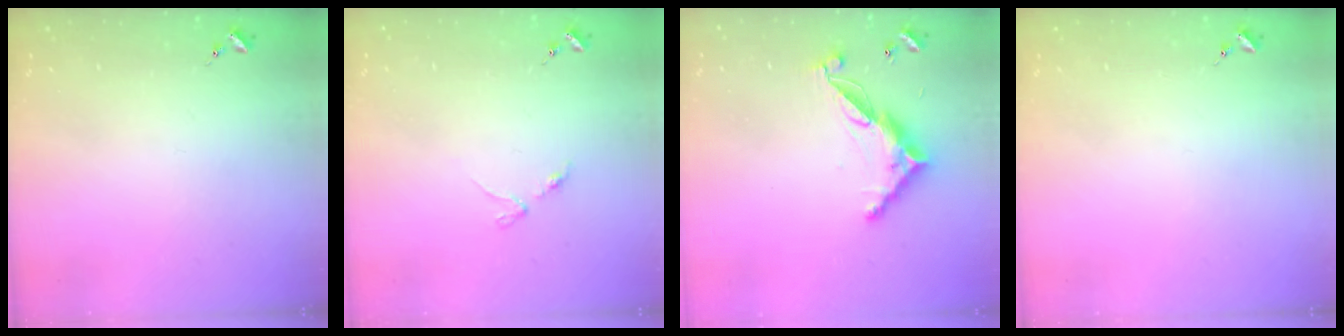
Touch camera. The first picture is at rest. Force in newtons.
{"total": 2.9, "press": 2.8, "slide": 0.4}
{"total": 11.6, "press": 11.6, "slide": 0.4}
{"total": 0.0}